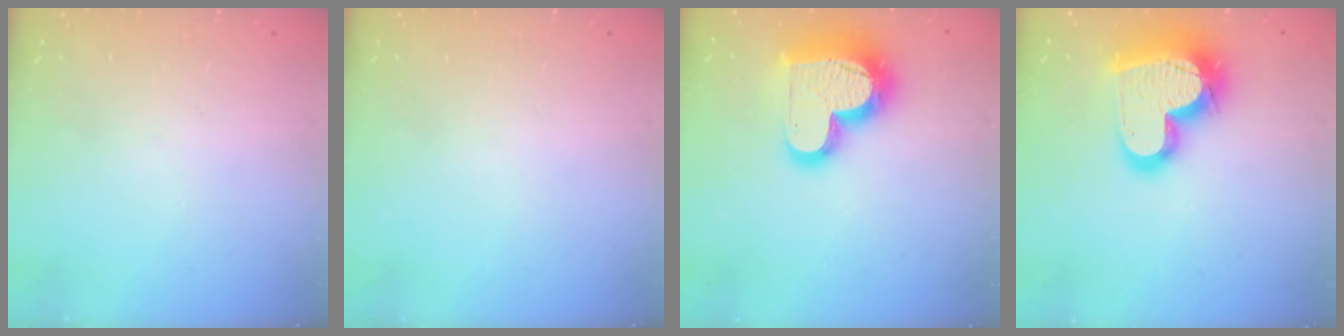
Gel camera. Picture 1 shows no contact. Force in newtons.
{"total": 0.0}
{"total": 19.3, "press": 19.2, "slide": 1.7}
{"total": 23.0, "press": 22.9, "slide": 1.8}